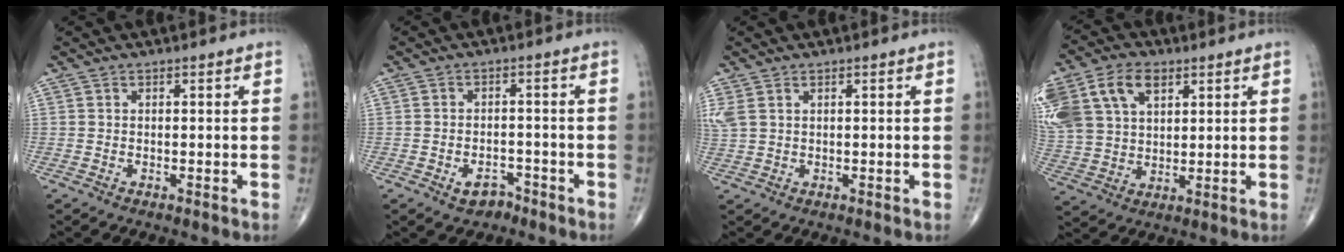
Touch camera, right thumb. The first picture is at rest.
{"total": 3.7, "force": [-2.3, 2.4, 1.5], "torque": [-0.011, 0.021, -0.033]}
{"total": 3.4, "force": [1.5, 2.0, 2.3], "torque": [-0.078, 0.015, 0.040]}
{"total": 20.3, "force": [8.5, 13.8, 12.2], "torque": [-0.292, 0.028, 0.170]}